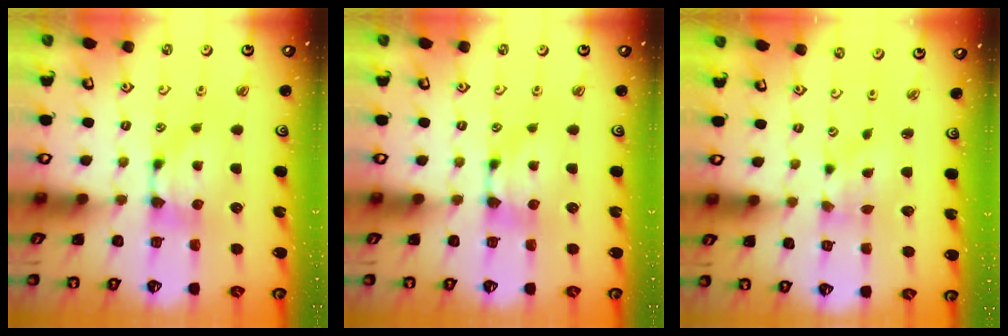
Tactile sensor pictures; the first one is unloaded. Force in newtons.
{"total": 0.0}
{"total": 1.7, "press": 1.3, "slide": 1.0}